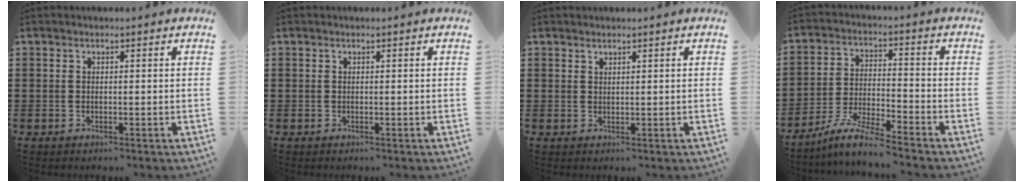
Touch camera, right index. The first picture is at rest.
{"total": 0.0}
{"total": 0.8, "force": [0.8, 0.3, 0.0], "torque": [-0.002, 0.001, 0.015]}
{"total": 6.5, "force": [-5.9, -0.1, 2.7], "torque": [-0.065, -0.010, -0.117]}